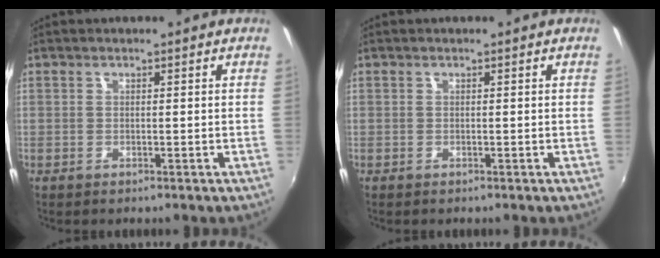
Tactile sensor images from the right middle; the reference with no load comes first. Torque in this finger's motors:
{"motor_torque": [0.06, -0.12, 0.00, 0.00]}